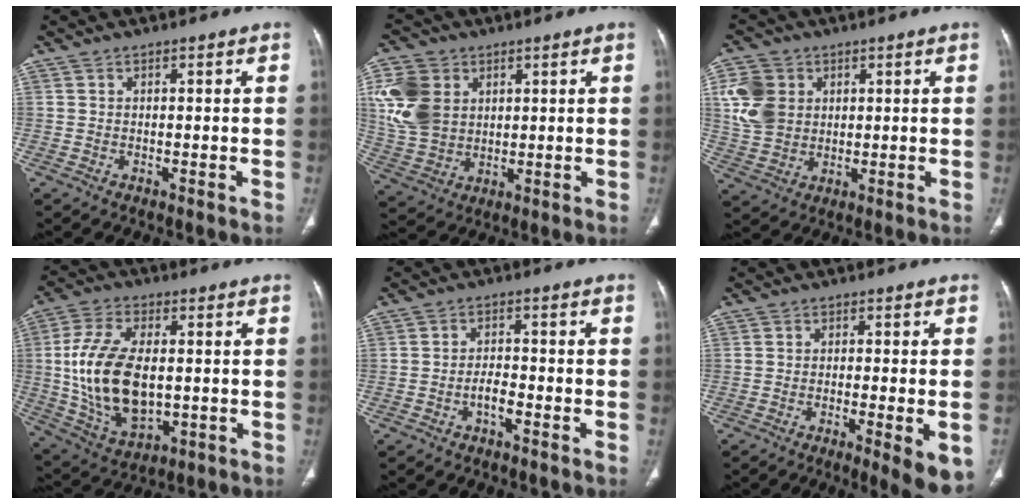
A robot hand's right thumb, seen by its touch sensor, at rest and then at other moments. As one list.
[{"total": 12.8, "force": [3.4, 10.0, 7.3], "torque": [-0.136, -0.006, 0.073]}, {"total": 9.4, "force": [2.4, 7.6, 5.0], "torque": [-0.089, -0.003, 0.051]}, {"total": 17.8, "force": [0.2, 9.9, 14.7], "torque": [-0.286, -0.007, 0.016]}, {"total": 3.1, "force": [-1.6, 1.2, 2.3], "torque": [-0.041, 0.016, -0.032]}, {"total": 9.8, "force": [-4.1, 2.1, 8.6], "torque": [-0.115, -0.012, -0.059]}]